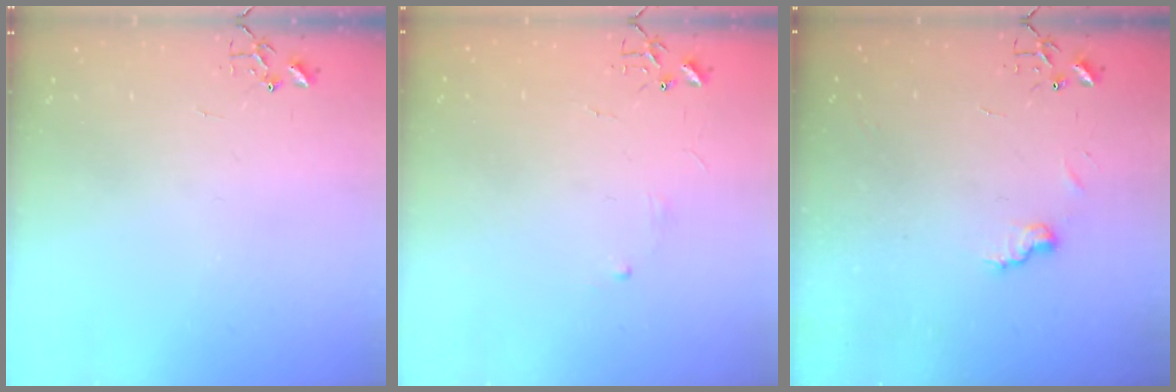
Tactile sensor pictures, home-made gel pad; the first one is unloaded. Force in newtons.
{"total": 2.9, "press": 2.8, "slide": 0.5}
{"total": 6.7, "press": 6.6, "slide": 0.7}